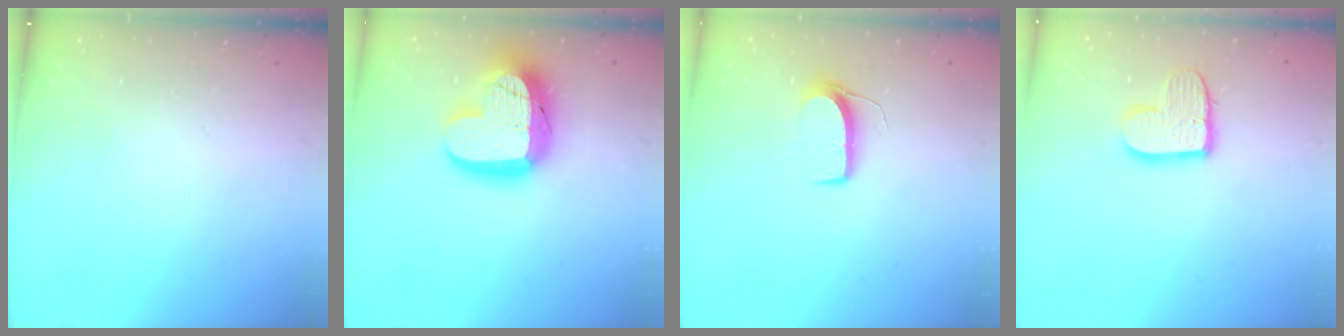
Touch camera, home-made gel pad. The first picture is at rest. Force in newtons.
{"total": 18.3, "press": 18.2, "slide": 1.4}
{"total": 7.0, "press": 7.0, "slide": 0.4}
{"total": 10.9, "press": 10.8, "slide": 0.7}